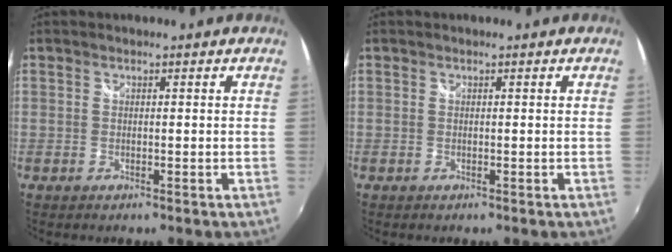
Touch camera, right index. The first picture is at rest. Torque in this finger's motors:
{"motor_torque": [0.04, 0.03, 0.00, 0.01]}